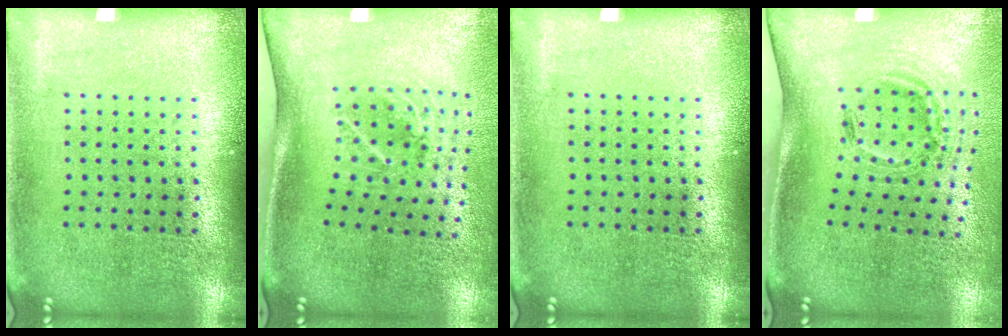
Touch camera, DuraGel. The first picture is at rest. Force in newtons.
{"total": 2.0, "press": 1.2, "slide": 1.6}
{"total": 0.0}
{"total": 1.5, "press": 1.1, "slide": 1.0}